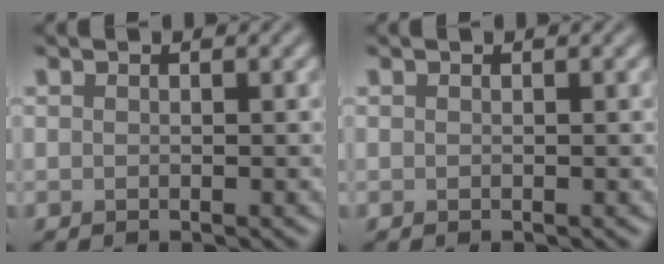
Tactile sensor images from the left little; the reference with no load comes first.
{"total": 0.0}